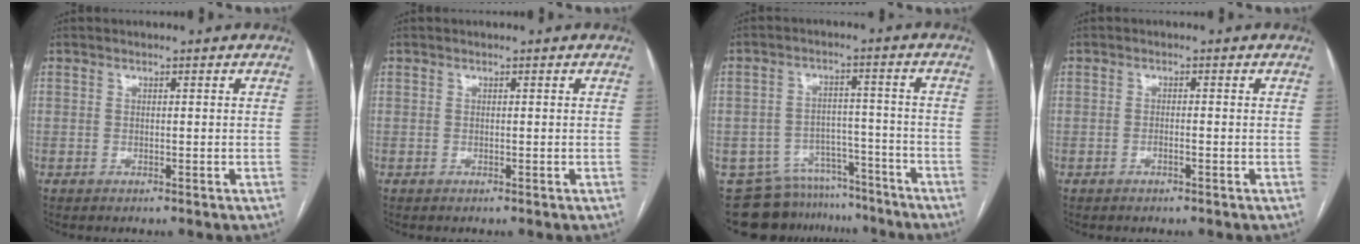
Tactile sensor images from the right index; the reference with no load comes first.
{"total": 0.0}
{"total": 13.0, "force": [-11.5, 6.2, 0.8], "torque": [-0.011, 0.037, -0.156]}
{"total": 0.8, "force": [-0.5, -0.1, 0.6], "torque": [-0.013, 0.001, -0.007]}